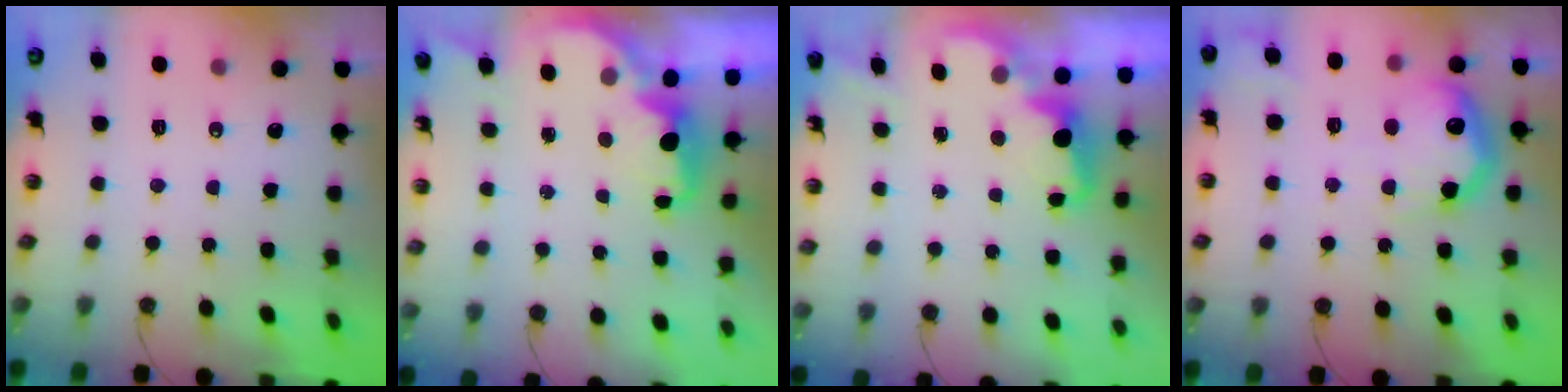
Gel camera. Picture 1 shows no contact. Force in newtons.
{"total": 2.4, "press": 2.3, "slide": 0.8}
{"total": 2.5, "press": 2.4, "slide": 0.5}
{"total": 17.1, "press": 17.1, "slide": 0.7}